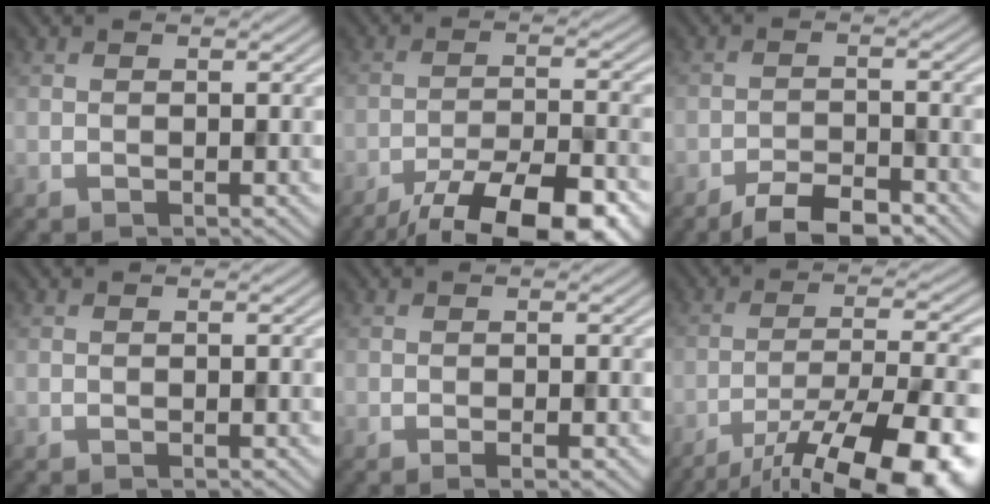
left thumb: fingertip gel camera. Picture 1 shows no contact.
{"total": 14.1, "force": [-10.6, 3.6, 8.5], "torque": [-0.145, -0.022, -0.150]}
{"total": 4.9, "force": [-3.8, 1.3, 2.7], "torque": [-0.044, 0.002, -0.068]}
{"total": 0.0}
{"total": 1.3, "force": [-0.5, 0.1, 1.2], "torque": [-0.019, -0.002, -0.011]}
{"total": 17.2, "force": [-12.1, 4.4, 11.4], "torque": [-0.162, -0.022, -0.170]}